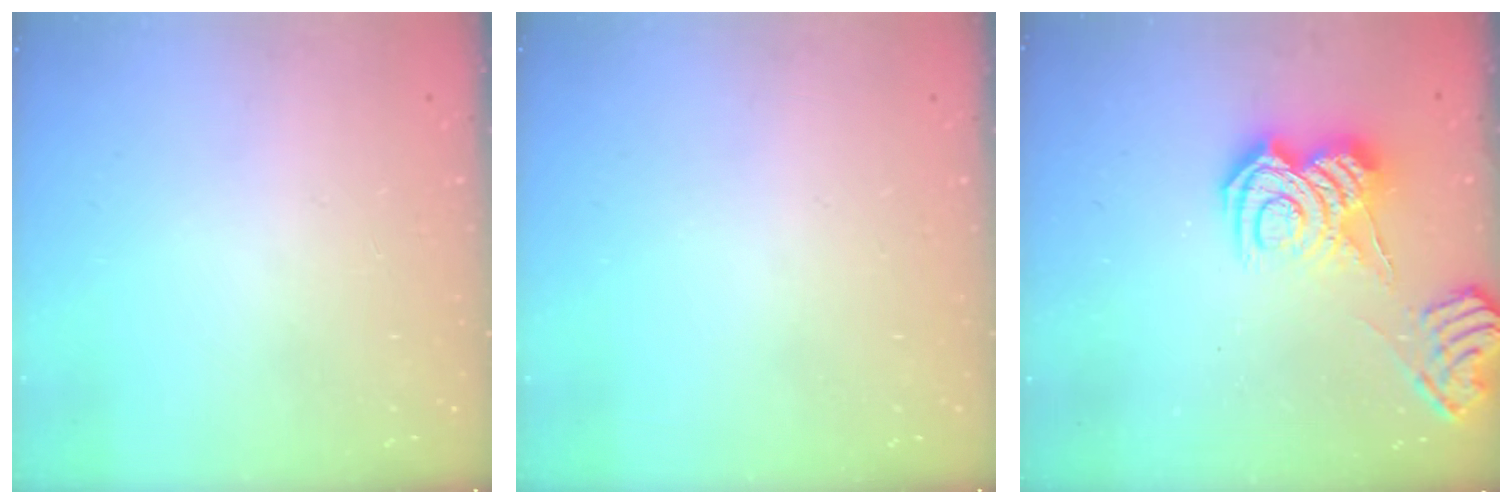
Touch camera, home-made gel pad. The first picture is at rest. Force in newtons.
{"total": 0.0}
{"total": 12.0, "press": 12.0, "slide": 1.4}